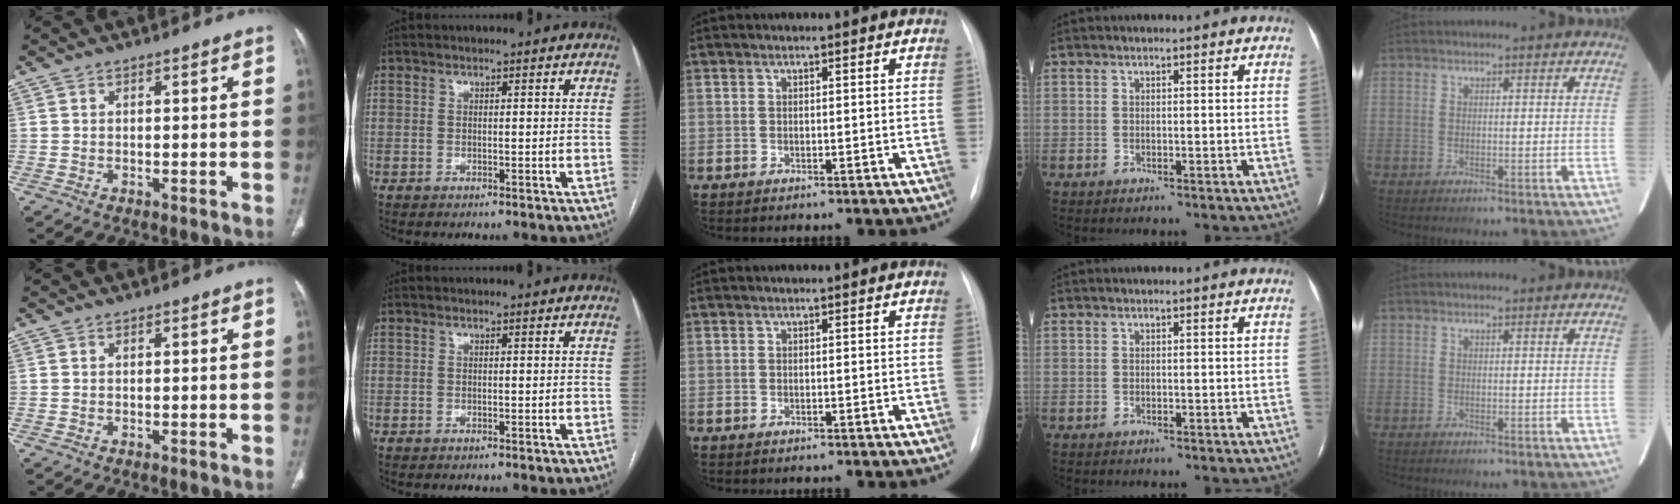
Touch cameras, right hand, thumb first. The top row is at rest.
{}